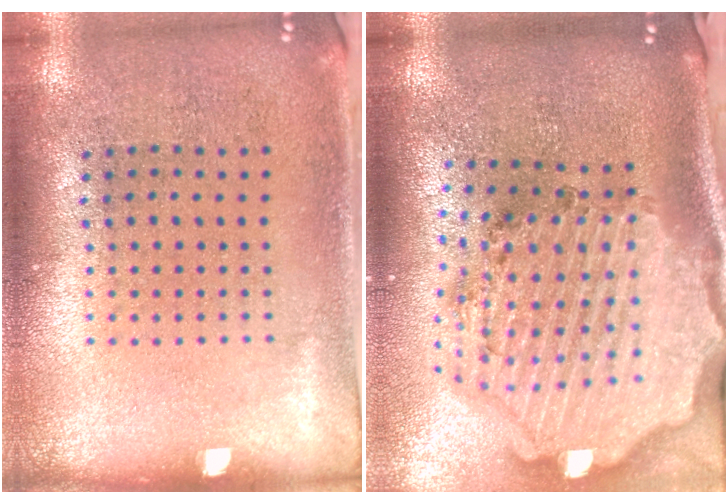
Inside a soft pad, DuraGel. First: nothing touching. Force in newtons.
{"total": 4.1, "press": 3.4, "slide": 2.3}